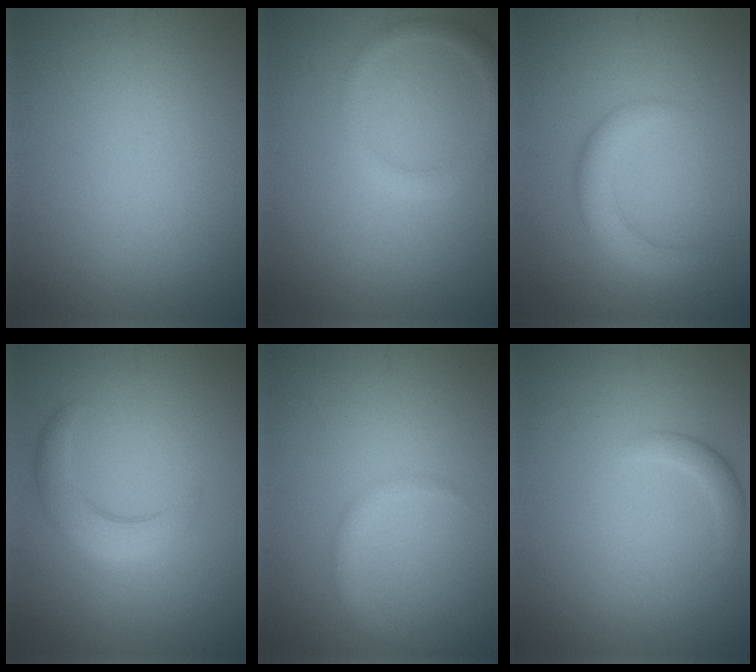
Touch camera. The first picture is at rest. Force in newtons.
{"total": 1.9, "press": 1.9, "slide": 0.1}
{"total": 2.9, "press": 2.9, "slide": 0.3}
{"total": 3.3, "press": 3.3, "slide": 0.2}
{"total": 1.6, "press": 1.6, "slide": 0.1}
{"total": 1.2, "press": 1.2, "slide": 0.1}